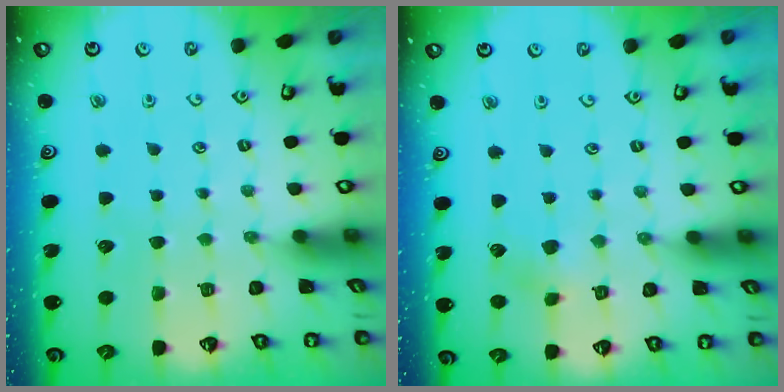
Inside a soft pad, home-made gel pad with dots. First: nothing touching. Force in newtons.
{"total": 3.0, "press": 2.9, "slide": 0.4}